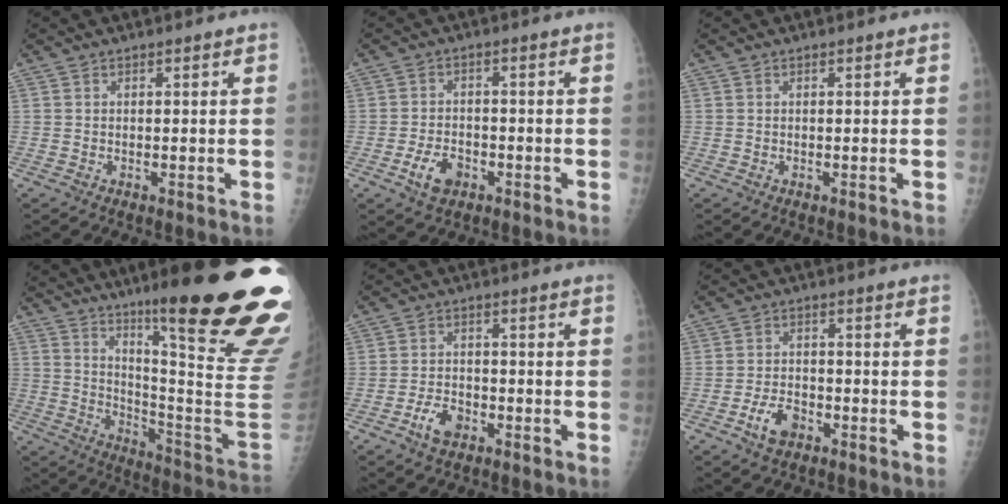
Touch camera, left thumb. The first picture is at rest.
{"total": 5.5, "force": [-2.7, 3.5, 3.3], "torque": [-0.052, 0.016, -0.045]}
{"total": 0.0}
{"total": 29.4, "force": [17.6, 2.4, 23.4], "torque": [-0.257, -0.100, 0.265]}
{"total": 4.9, "force": [-2.7, 2.9, 2.8], "torque": [-0.043, 0.019, -0.048]}
{"total": 5.3, "force": [-2.9, 3.1, 3.1], "torque": [-0.050, 0.020, -0.050]}